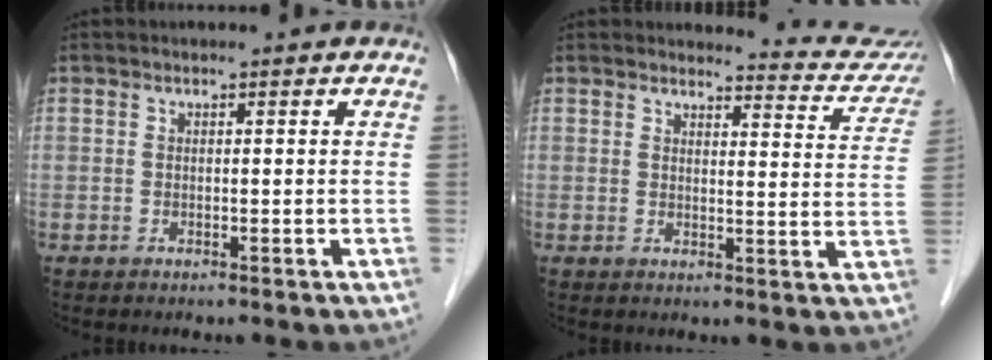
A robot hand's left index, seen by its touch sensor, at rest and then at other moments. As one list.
[{"total": 9.6, "force": [9.6, 1.0, 0.1], "torque": [0.017, -0.059, 0.084]}]